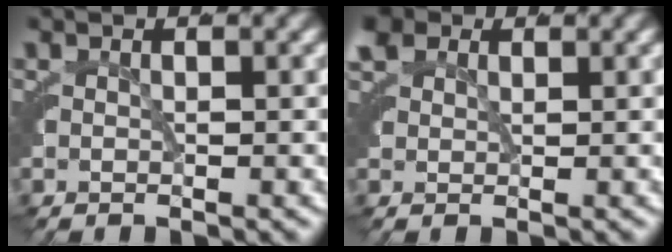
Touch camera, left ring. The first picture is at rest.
{"total": 1.3, "force": [1.1, 0.7, 0.3], "torque": [-0.024, -0.001, 0.024]}